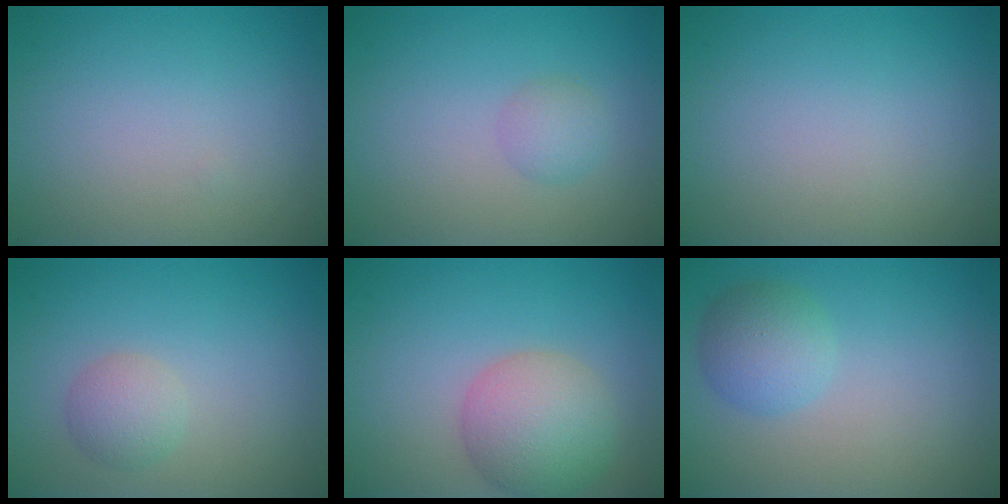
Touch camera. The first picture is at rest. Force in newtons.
{"total": 1.6, "press": 1.6, "slide": 0.1}
{"total": 0.0}
{"total": 2.1, "press": 2.1, "slide": 0.1}
{"total": 5.6, "press": 5.6, "slide": 0.4}
{"total": 3.2, "press": 3.2, "slide": 0.2}